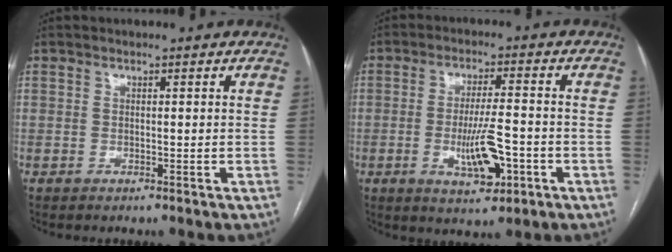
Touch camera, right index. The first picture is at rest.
{"total": 8.1, "force": [-2.6, 2.0, 7.4], "torque": [-0.134, -0.007, -0.038]}